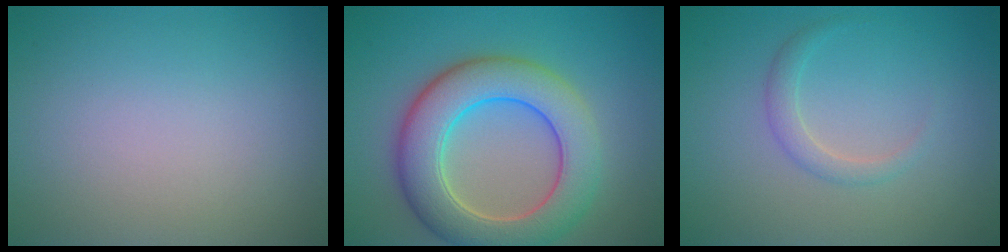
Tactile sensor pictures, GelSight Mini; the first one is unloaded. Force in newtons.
{"total": 8.4, "press": 8.4, "slide": 0.5}
{"total": 1.6, "press": 1.6, "slide": 0.1}